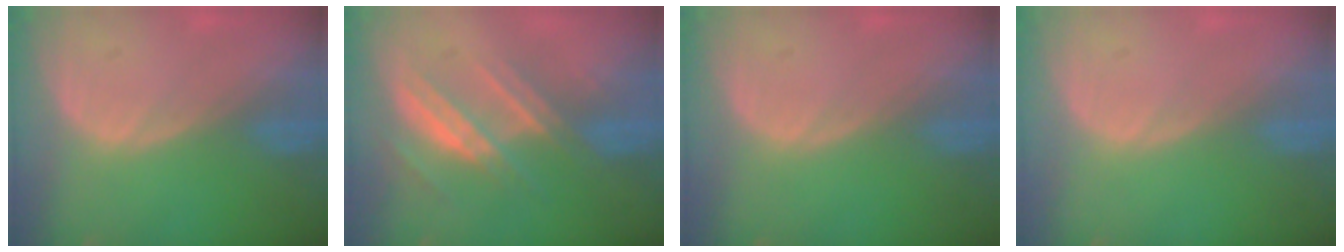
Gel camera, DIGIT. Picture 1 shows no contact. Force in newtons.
{"total": 7.4, "press": 6.7, "slide": 3.1}
{"total": 0.0}
{"total": 0.0}